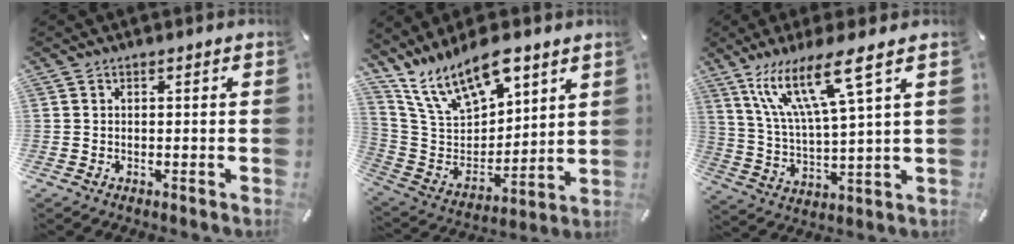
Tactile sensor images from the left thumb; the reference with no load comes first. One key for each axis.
{"total": 16.3, "fx": 12.2, "fy": 7.6, "fz": 7.6, "tx": -0.168, "ty": -0.076, "tz": 0.223}
{"total": 15.0, "fx": 9.0, "fy": 2.0, "fz": 11.7, "tx": -0.253, "ty": -0.033, "tz": 0.147}